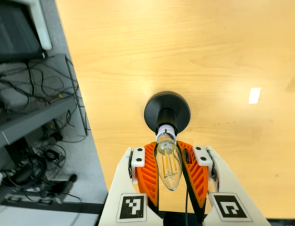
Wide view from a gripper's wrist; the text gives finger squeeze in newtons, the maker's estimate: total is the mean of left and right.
{"total": 21.2, "left": 20.3, "right": 22.1}